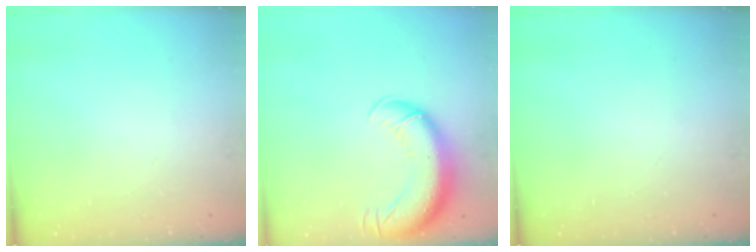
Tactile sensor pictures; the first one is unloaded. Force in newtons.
{"total": 15.0, "press": 14.6, "slide": 3.6}
{"total": 0.0}